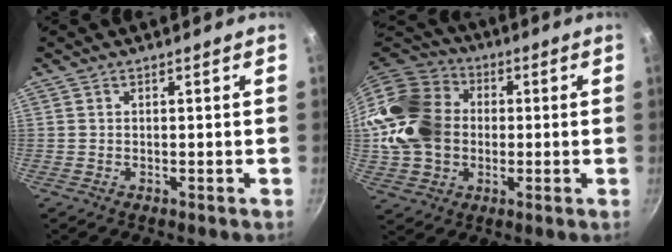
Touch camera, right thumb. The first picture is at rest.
{"total": 20.3, "force": [0.6, 16.4, 11.9], "torque": [-0.222, 0.038, 0.010]}